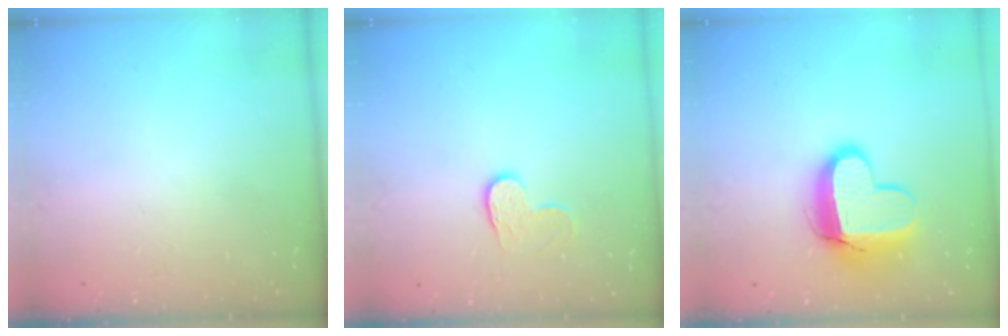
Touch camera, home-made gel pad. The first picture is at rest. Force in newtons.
{"total": 6.2, "press": 6.2, "slide": 0.4}
{"total": 12.3, "press": 12.2, "slide": 1.3}